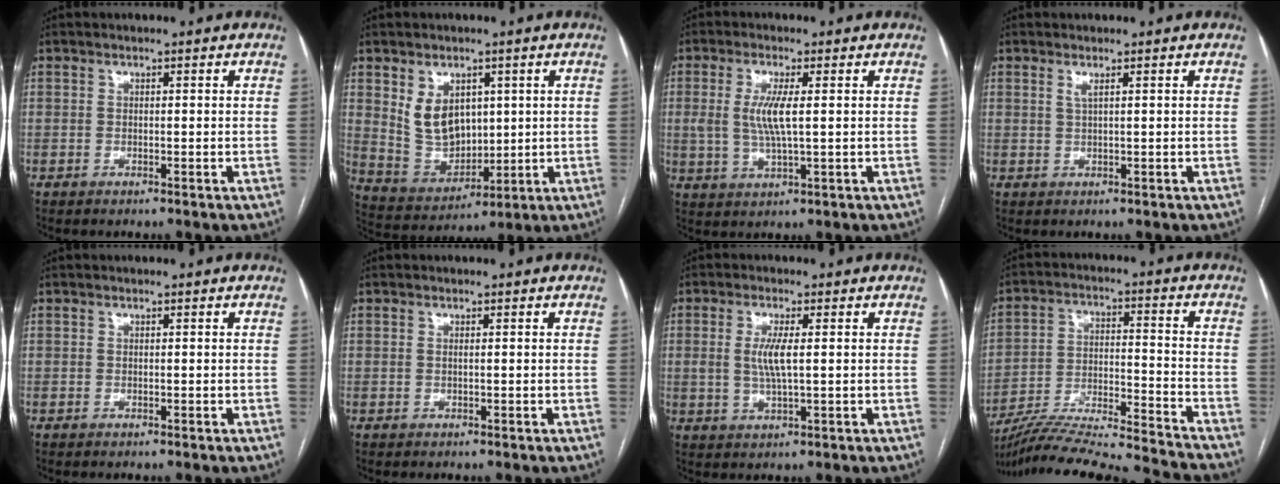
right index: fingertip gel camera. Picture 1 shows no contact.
{"total": 8.6, "force": [2.7, 6.0, 5.5], "torque": [-0.108, 0.007, 0.073]}
{"total": 5.7, "force": [0.8, 1.0, 5.6], "torque": [-0.126, -0.002, 0.018]}
{"total": 0.9, "force": [0.5, -0.1, 0.8], "torque": [-0.023, 0.000, 0.011]}
{"total": 0.0}
{"total": 0.0}
{"total": 4.2, "force": [0.5, 0.8, 4.1], "torque": [-0.088, -0.003, 0.011]}
{"total": 22.3, "force": [-21.0, -0.5, 7.6], "torque": [-0.136, -0.016, -0.325]}